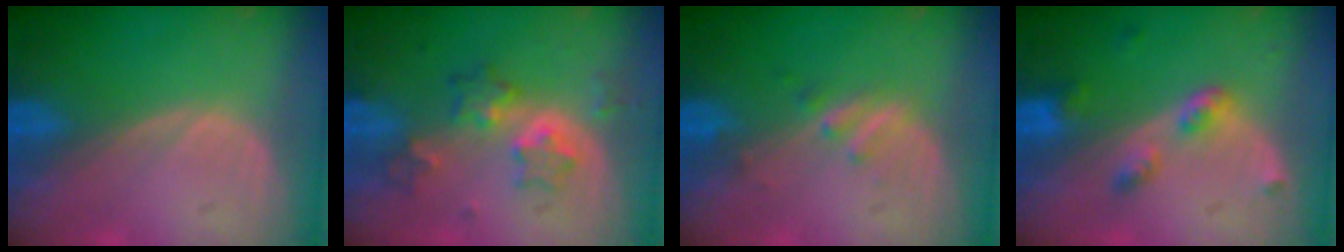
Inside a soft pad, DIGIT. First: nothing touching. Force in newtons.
{"total": 6.6, "press": 5.7, "slide": 3.2}
{"total": 1.9, "press": 1.9, "slide": 0.3}
{"total": 4.3, "press": 4.0, "slide": 1.6}